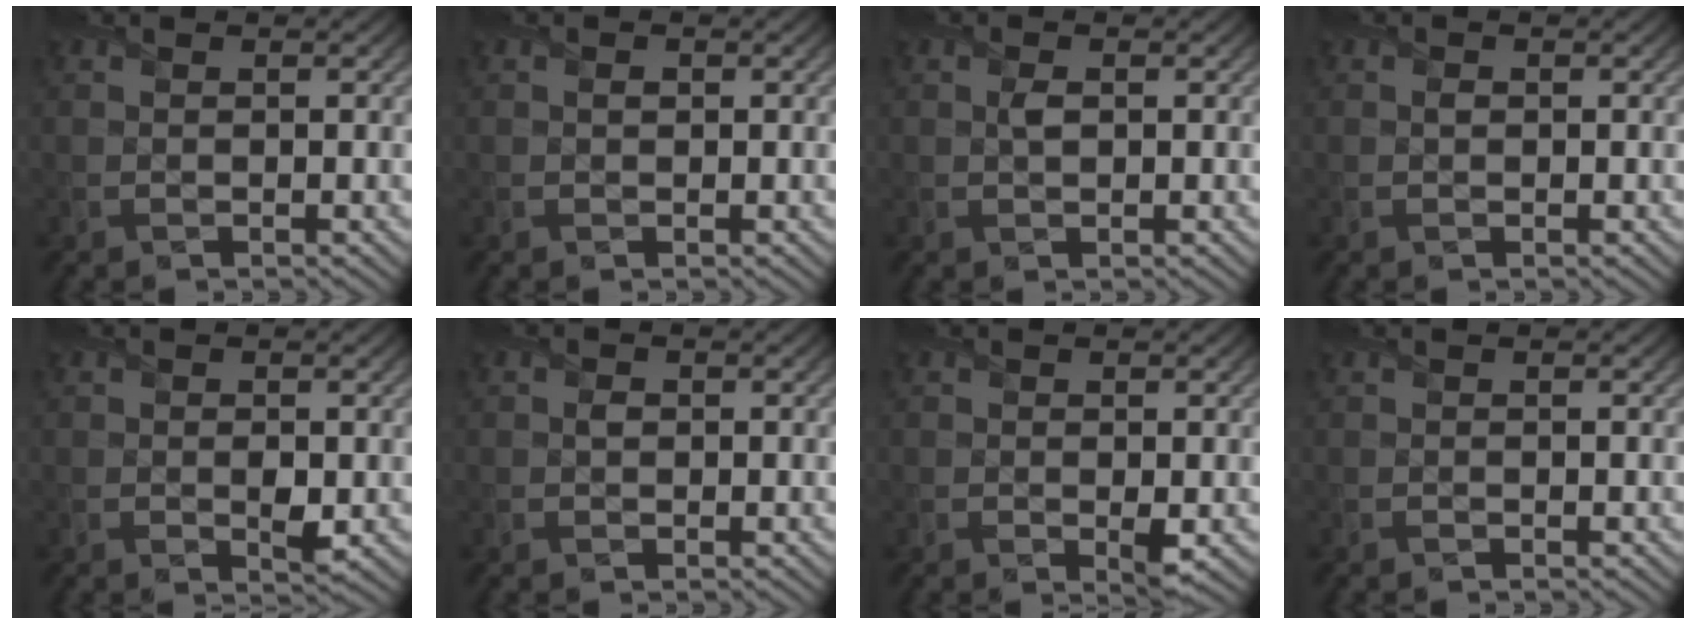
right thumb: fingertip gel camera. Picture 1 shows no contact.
{"total": 0.6, "force": [0.1, 0.5, 0.3], "torque": [-0.005, -0.002, 0.000]}
{"total": 1.3, "force": [0.2, 0.8, 1.0], "torque": [-0.023, 0.001, 0.004]}
{"total": 0.6, "force": [0.0, 0.5, 0.3], "torque": [-0.003, -0.004, -0.001]}
{"total": 1.9, "force": [-0.2, 1.2, 1.5], "torque": [-0.028, -0.008, 0.000]}
{"total": 0.9, "force": [0.0, 0.7, 0.5], "torque": [-0.008, -0.003, -0.002]}
{"total": 1.6, "force": [-0.2, 0.9, 1.3], "torque": [-0.023, -0.010, -0.001]}
{"total": 0.0}